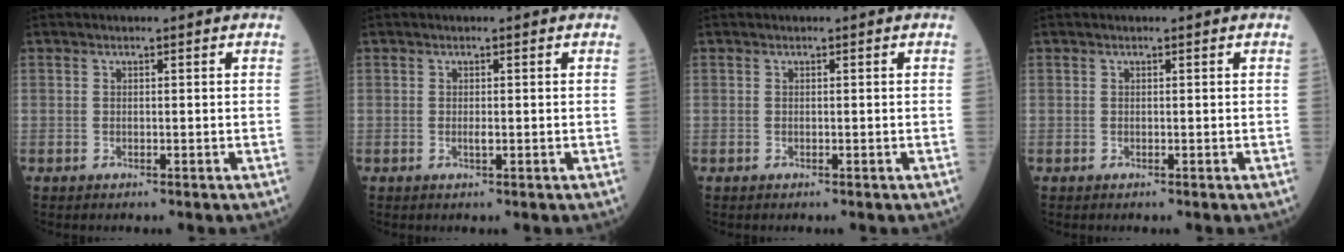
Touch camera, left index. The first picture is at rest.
{"total": 0.8, "force": [0.0, 0.1, 0.8], "torque": [-0.015, -0.002, -0.001]}
{"total": 0.0}
{"total": 0.0}